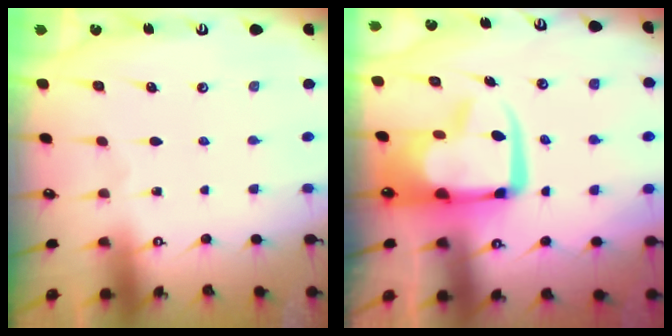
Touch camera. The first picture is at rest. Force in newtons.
{"total": 13.3, "press": 13.2, "slide": 1.6}